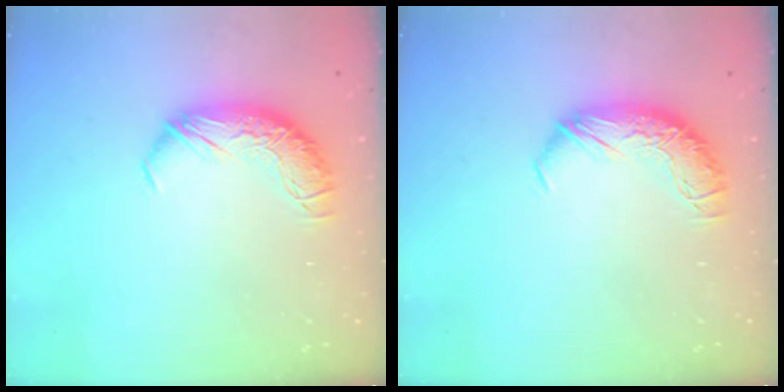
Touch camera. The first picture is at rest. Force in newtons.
{"total": 0.0}